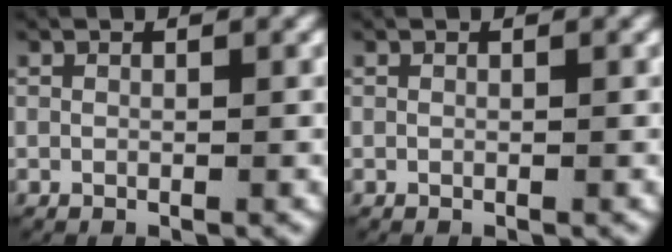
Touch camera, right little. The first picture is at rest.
{"total": 0.0}